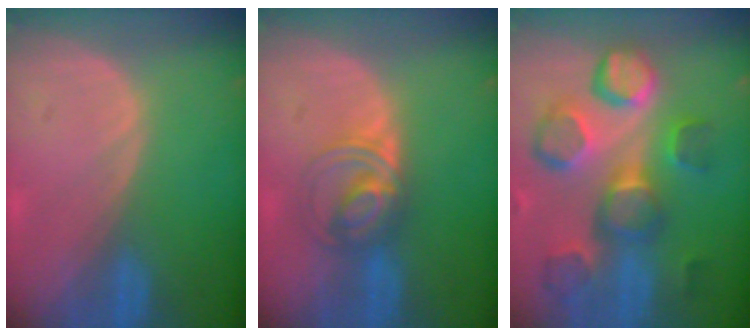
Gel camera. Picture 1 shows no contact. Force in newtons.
{"total": 5.5, "press": 5.5, "slide": 0.6}
{"total": 12.2, "press": 11.0, "slide": 5.4}